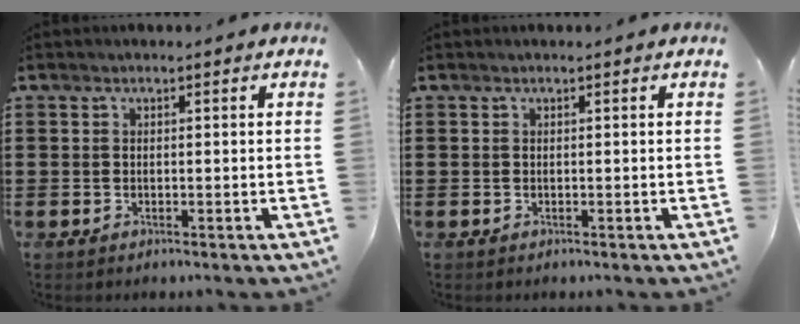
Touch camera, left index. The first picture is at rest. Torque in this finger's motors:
{"motor_torque": [-0.06, -0.02, -0.02, -0.01]}